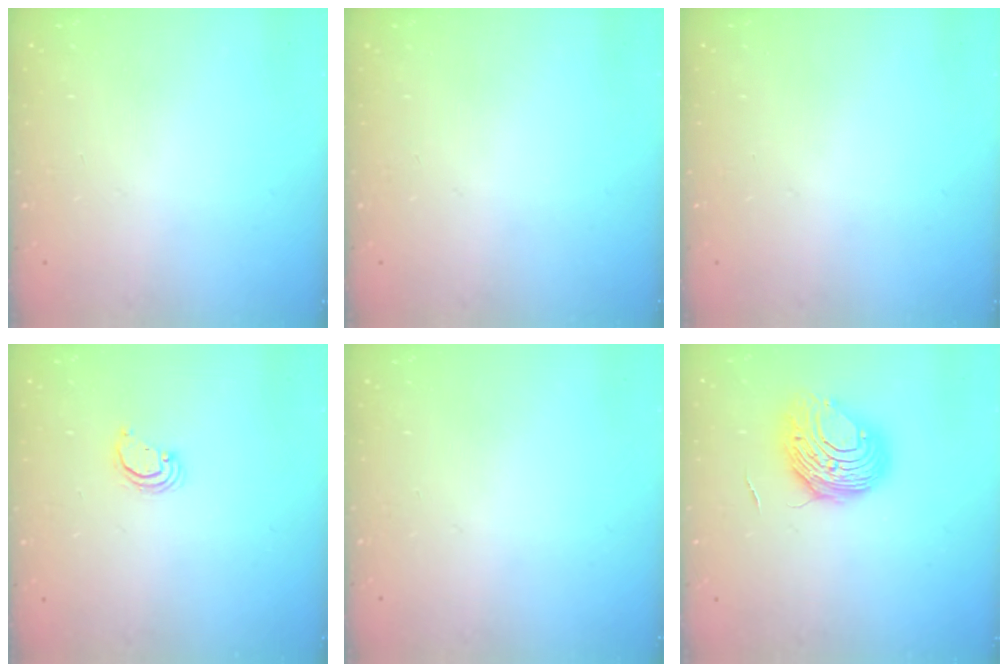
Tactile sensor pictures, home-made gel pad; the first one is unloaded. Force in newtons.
{"total": 0.0}
{"total": 0.0}
{"total": 2.7, "press": 2.7, "slide": 0.2}
{"total": 0.0}
{"total": 9.6, "press": 9.5, "slide": 0.7}